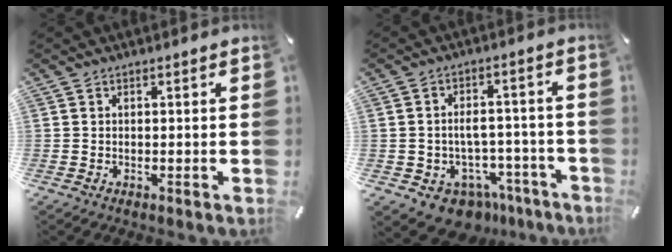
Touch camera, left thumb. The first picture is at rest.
{"total": 7.3, "force": [-2.9, 6.2, 2.7], "torque": [-0.047, 0.016, -0.042]}